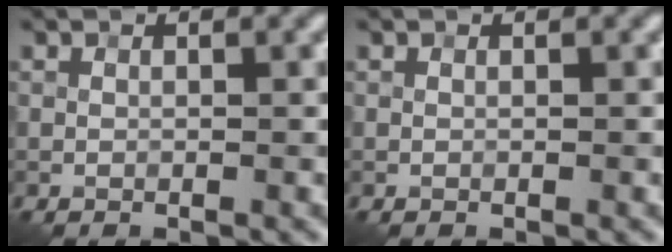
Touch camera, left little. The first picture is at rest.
{"total": 0.0}